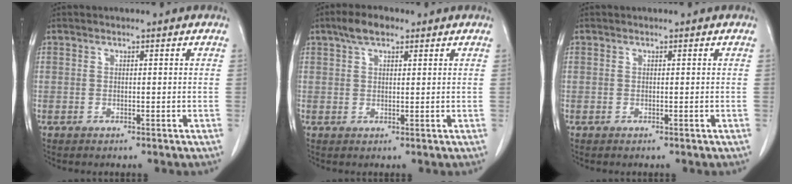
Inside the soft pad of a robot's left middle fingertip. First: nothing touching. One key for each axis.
{"total": 4.1, "fx": 2.6, "fy": 1.7, "fz": 2.6, "tx": -0.054, "ty": 0.013, "tz": 0.047}
{"total": 0.0}